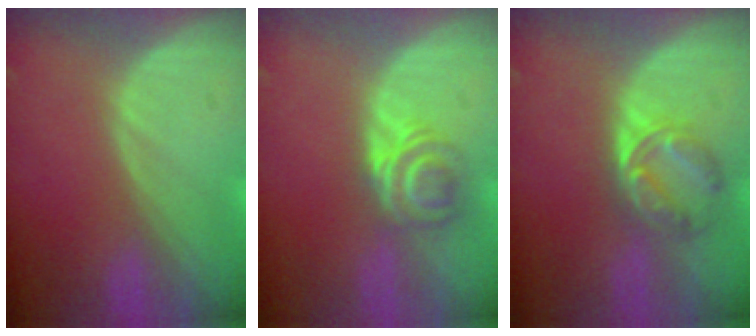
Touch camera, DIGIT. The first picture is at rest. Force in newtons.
{"total": 5.9, "press": 4.8, "slide": 3.4}
{"total": 5.8, "press": 5.5, "slide": 1.7}